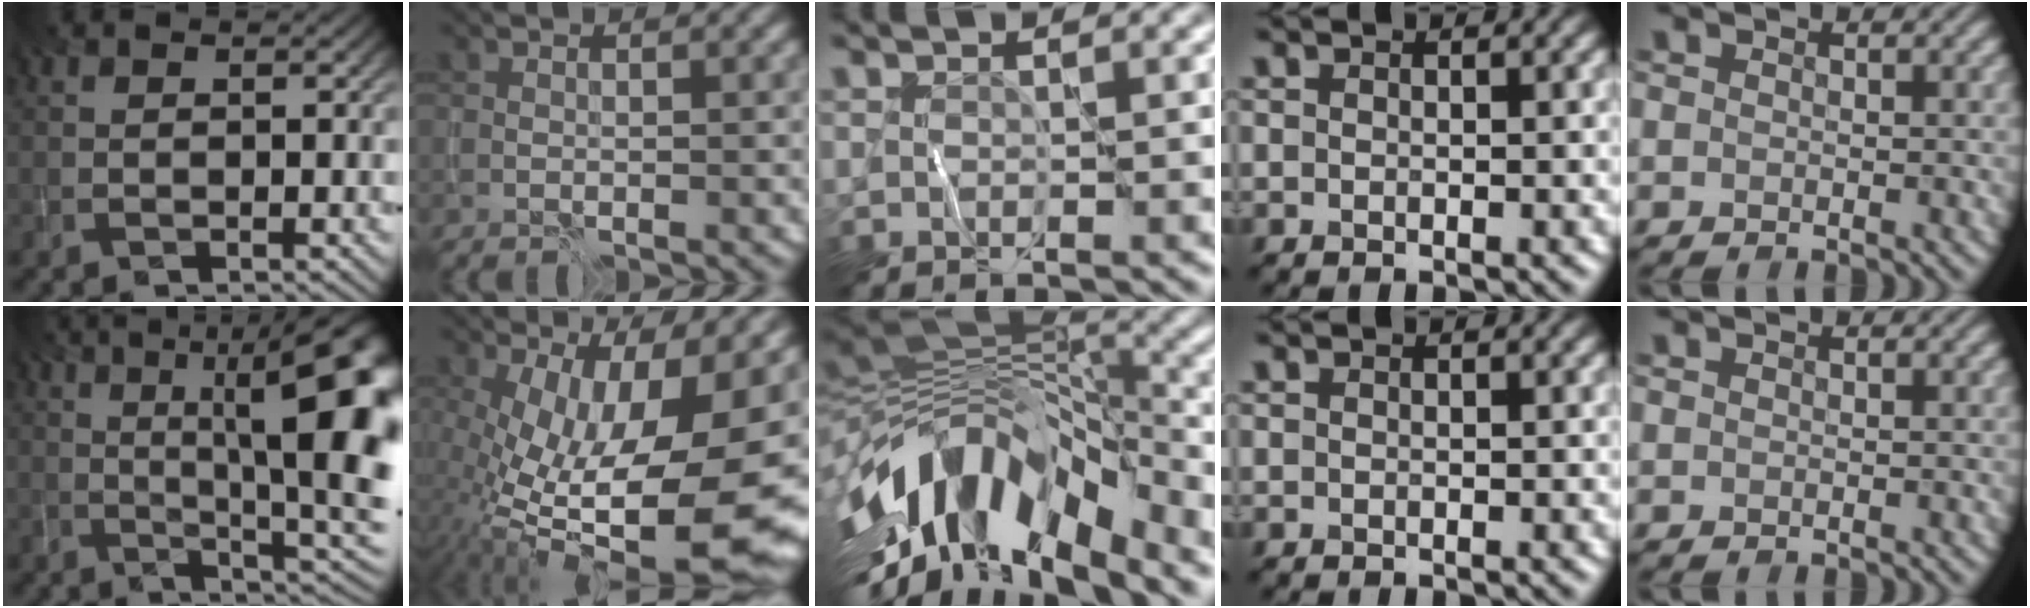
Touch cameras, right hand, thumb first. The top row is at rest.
{"thumb": {"total": 17.6, "force": [3.4, 5.6, 16.3], "torque": [-0.193, 0.023, 0.050]}, "index": {"total": 17.8, "force": [-2.5, 7.7, 15.9], "torque": [-0.241, -0.042, -0.030]}, "middle": {"total": 14.1, "force": [-5.5, 6.5, 11.2], "torque": [-0.202, 0.014, -0.098]}}